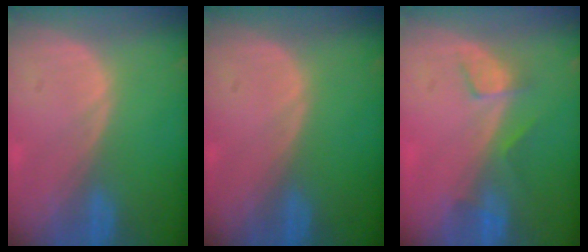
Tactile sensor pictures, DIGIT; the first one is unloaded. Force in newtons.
{"total": 0.0}
{"total": 3.6, "press": 3.3, "slide": 1.4}